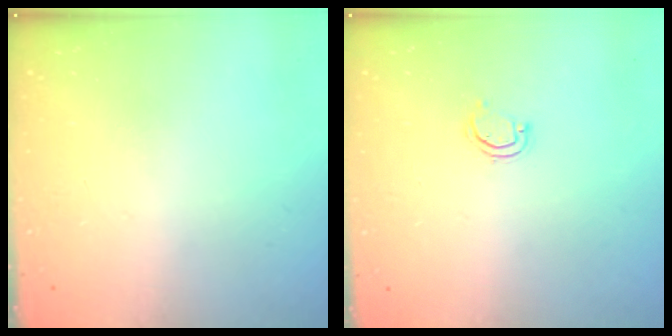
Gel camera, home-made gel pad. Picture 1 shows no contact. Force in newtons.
{"total": 3.1, "press": 3.1, "slide": 0.2}